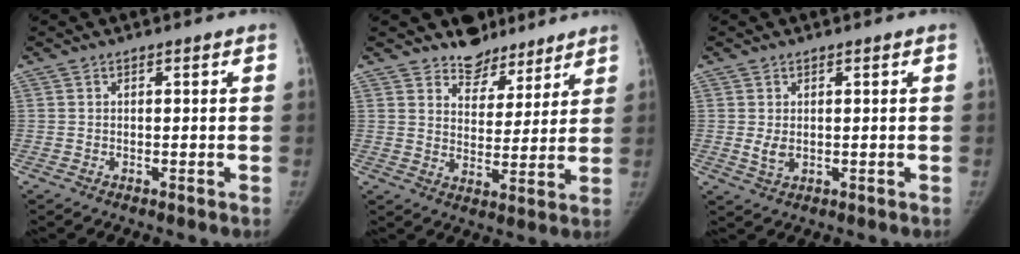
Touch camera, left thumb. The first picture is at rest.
{"total": 7.9, "force": [6.6, 4.3, 0.5], "torque": [0.028, -0.053, 0.113]}
{"total": 2.5, "force": [0.5, 1.5, 1.9], "torque": [-0.030, -0.009, 0.016]}